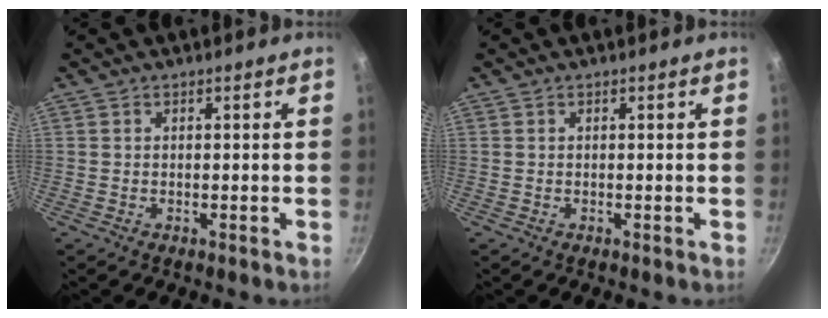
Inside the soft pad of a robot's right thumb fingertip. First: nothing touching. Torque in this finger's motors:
{"motor_torque": [0.00, 0.00, -0.47, 0.00, 0.01]}